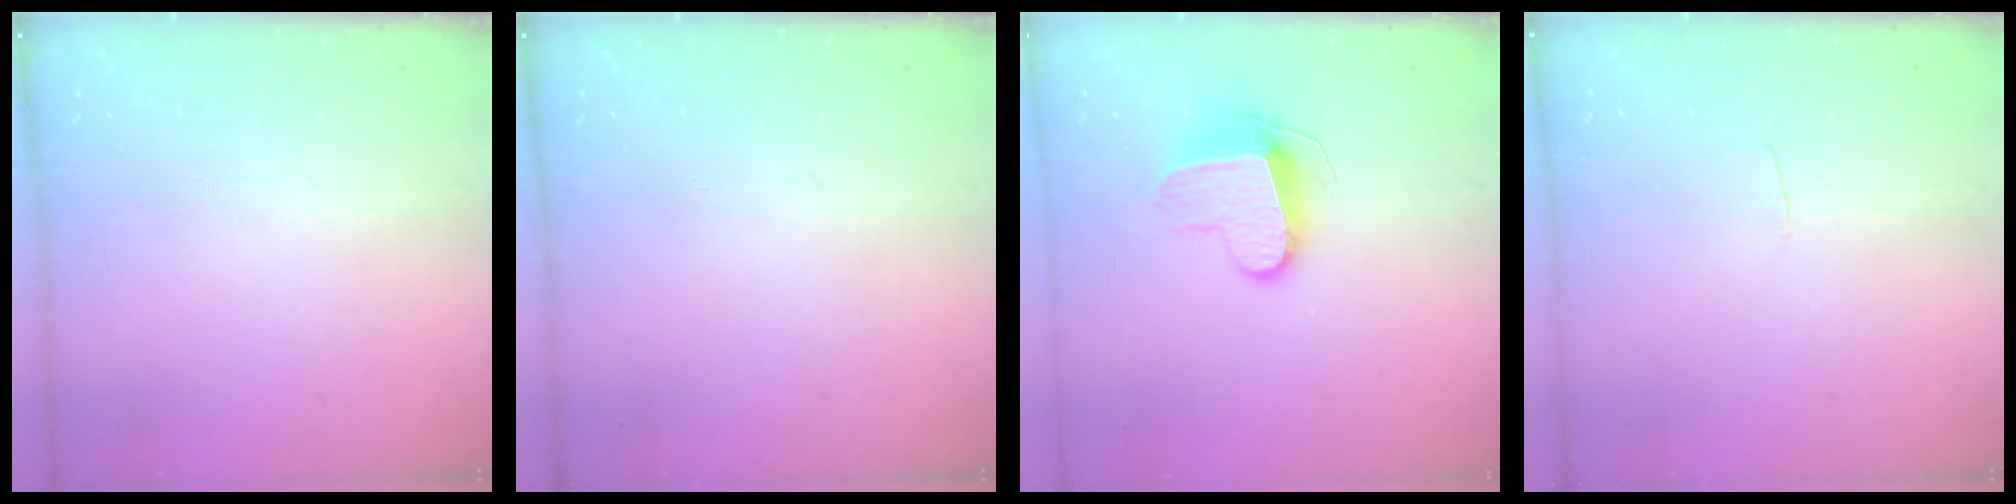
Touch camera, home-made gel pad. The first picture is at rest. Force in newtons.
{"total": 0.0}
{"total": 9.4, "press": 9.4, "slide": 0.2}
{"total": 2.0, "press": 2.0, "slide": 0.2}